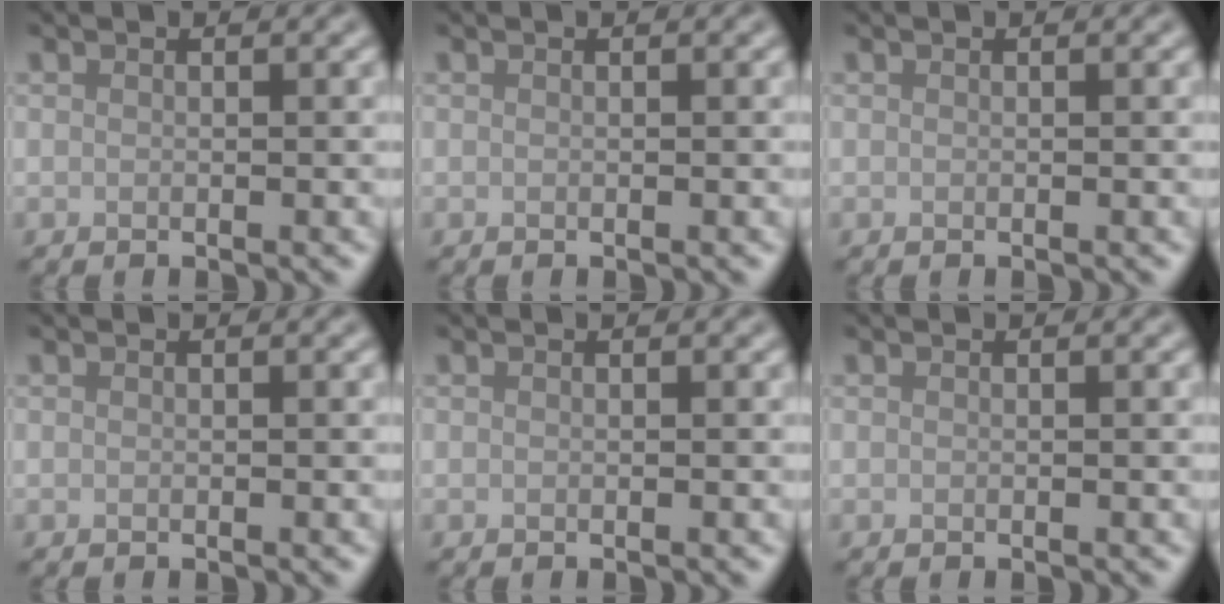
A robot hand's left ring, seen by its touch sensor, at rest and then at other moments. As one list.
[{"total": 0.0}, {"total": 0.0}, {"total": 0.0}, {"total": 0.0}, {"total": 0.0}]